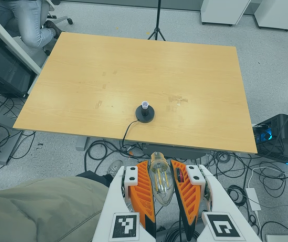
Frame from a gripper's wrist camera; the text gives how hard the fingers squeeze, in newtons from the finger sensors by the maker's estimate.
{"total": 19.7, "left": 21.6, "right": 17.8}